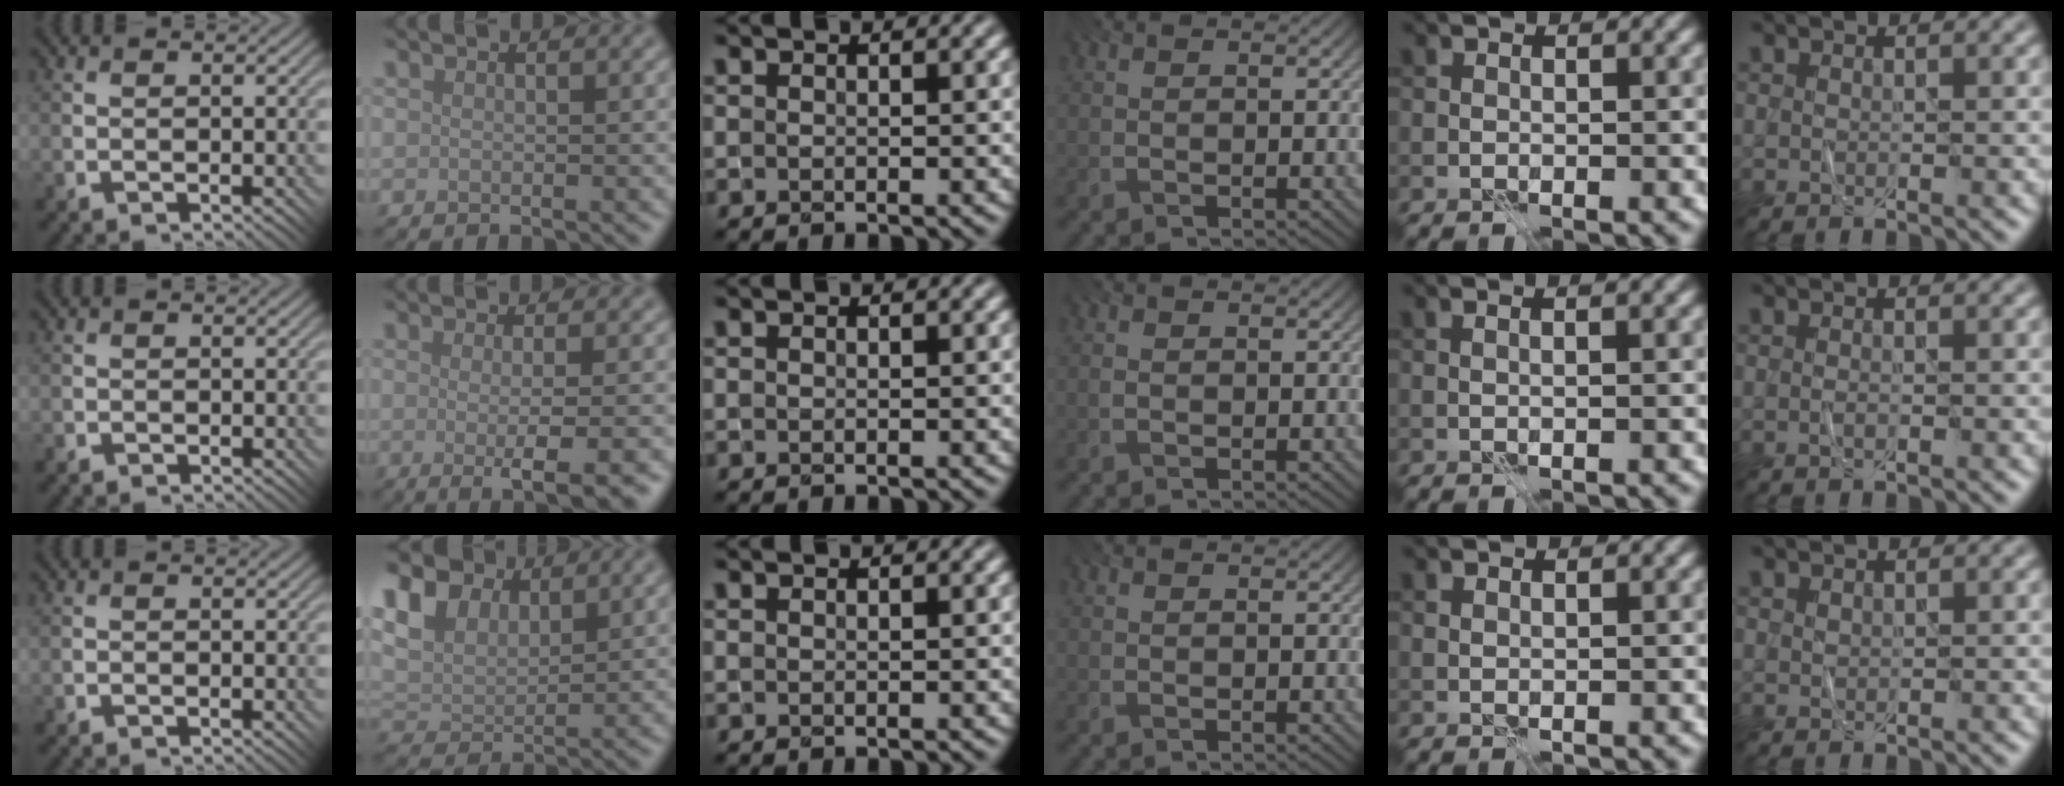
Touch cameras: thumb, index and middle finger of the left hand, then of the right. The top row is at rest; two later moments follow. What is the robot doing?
{"motion": "fold", "object": "shorts"}